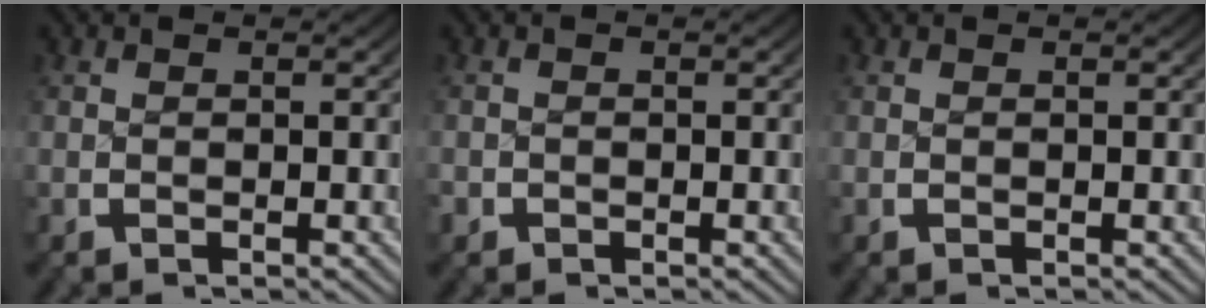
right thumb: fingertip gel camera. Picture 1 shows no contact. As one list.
[{"total": 0.9, "force": [-0.6, 0.6, 0.0], "torque": [-0.003, -0.005, -0.010]}, {"total": 0.0}]